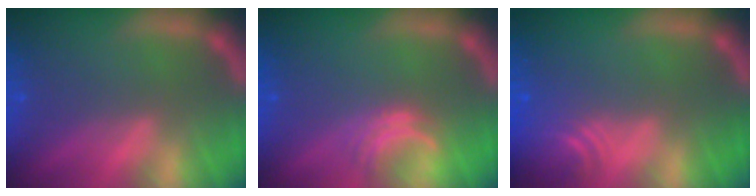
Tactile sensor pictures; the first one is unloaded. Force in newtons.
{"total": 2.5}
{"total": 4.5}